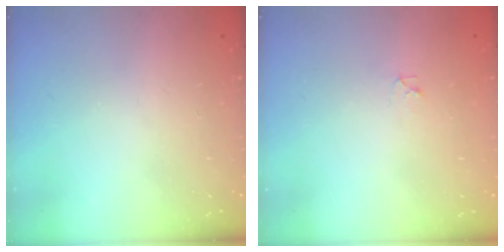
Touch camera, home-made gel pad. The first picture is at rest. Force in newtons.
{"total": 2.8, "press": 2.7, "slide": 0.4}